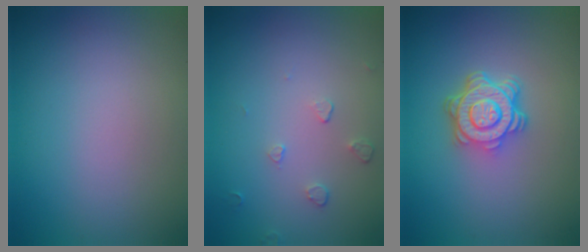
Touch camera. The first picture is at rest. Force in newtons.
{"total": 0.9, "press": 0.6, "slide": 0.7}
{"total": 4.8, "press": 3.7, "slide": 3.1}